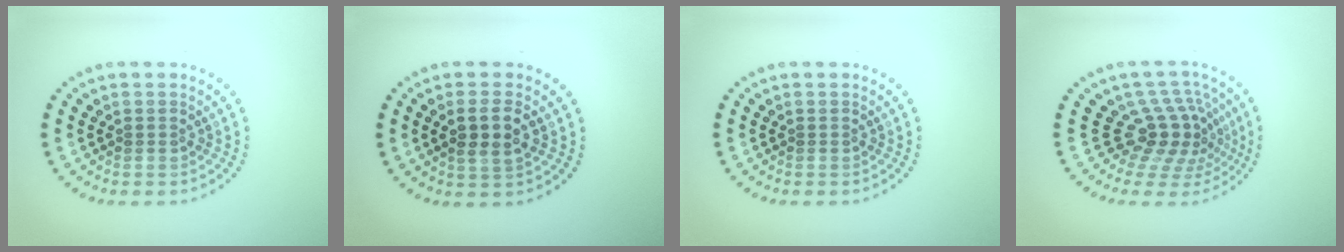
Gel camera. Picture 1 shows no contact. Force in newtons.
{"total": 2.7, "press": 2.6, "slide": 0.7}
{"total": 0.0}
{"total": 4.3, "press": 3.0, "slide": 3.1}